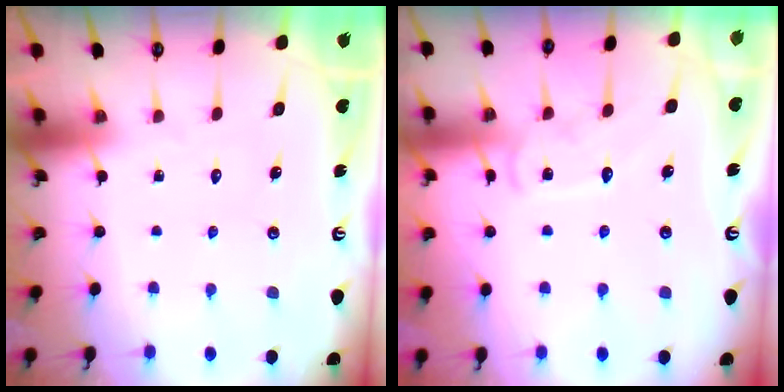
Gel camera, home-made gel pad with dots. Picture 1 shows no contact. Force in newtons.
{"total": 8.3, "press": 8.2, "slide": 0.6}